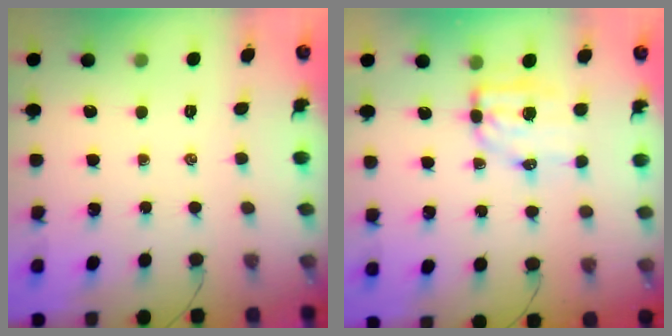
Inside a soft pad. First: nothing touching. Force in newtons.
{"total": 7.0, "press": 6.9, "slide": 1.0}